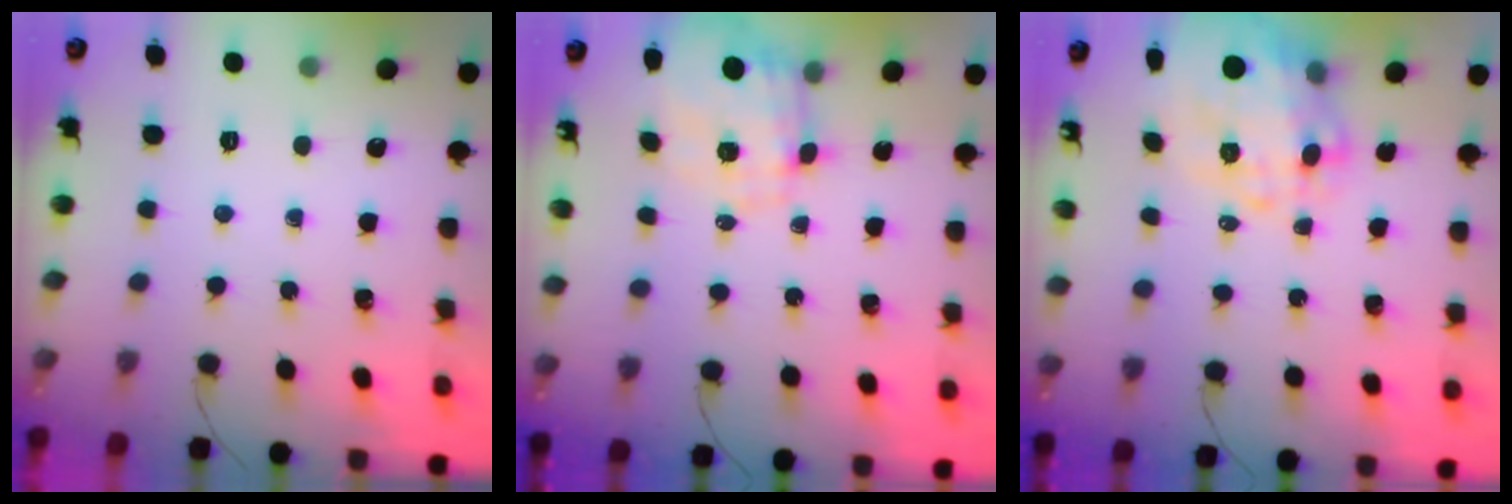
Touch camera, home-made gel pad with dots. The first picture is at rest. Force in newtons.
{"total": 3.6, "press": 3.3, "slide": 1.5}
{"total": 14.2, "press": 13.8, "slide": 3.4}